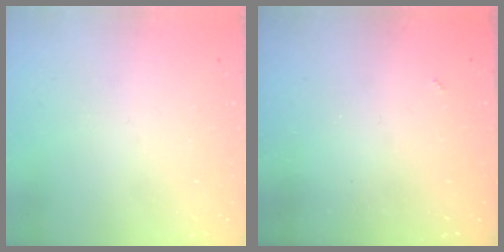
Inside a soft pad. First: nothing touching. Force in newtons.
{"total": 2.5, "press": 2.5, "slide": 0.5}